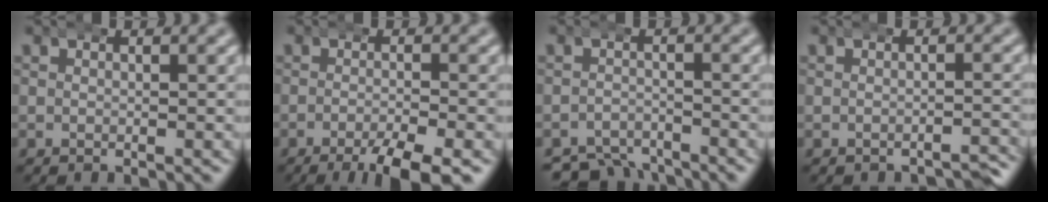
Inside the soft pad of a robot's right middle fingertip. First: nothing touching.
{"total": 5.3, "force": [-3.6, 1.2, 3.7], "torque": [-0.045, -0.009, -0.057]}
{"total": 5.6, "force": [-4.9, 2.3, 1.1], "torque": [-0.007, -0.022, -0.079]}
{"total": 1.8, "force": [-1.7, 0.4, 0.3], "torque": [-0.003, 0.000, -0.028]}